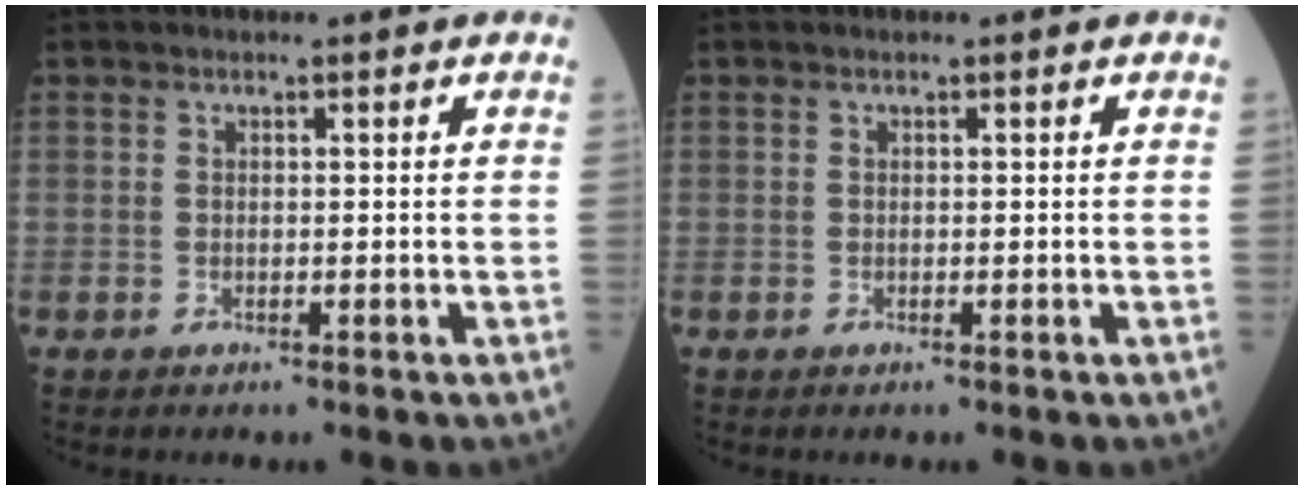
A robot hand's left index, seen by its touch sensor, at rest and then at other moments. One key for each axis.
{"total": 0.0}